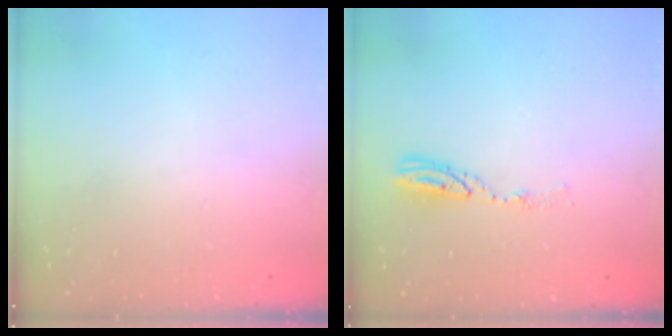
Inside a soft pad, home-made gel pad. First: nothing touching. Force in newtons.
{"total": 5.2, "press": 5.2, "slide": 0.3}